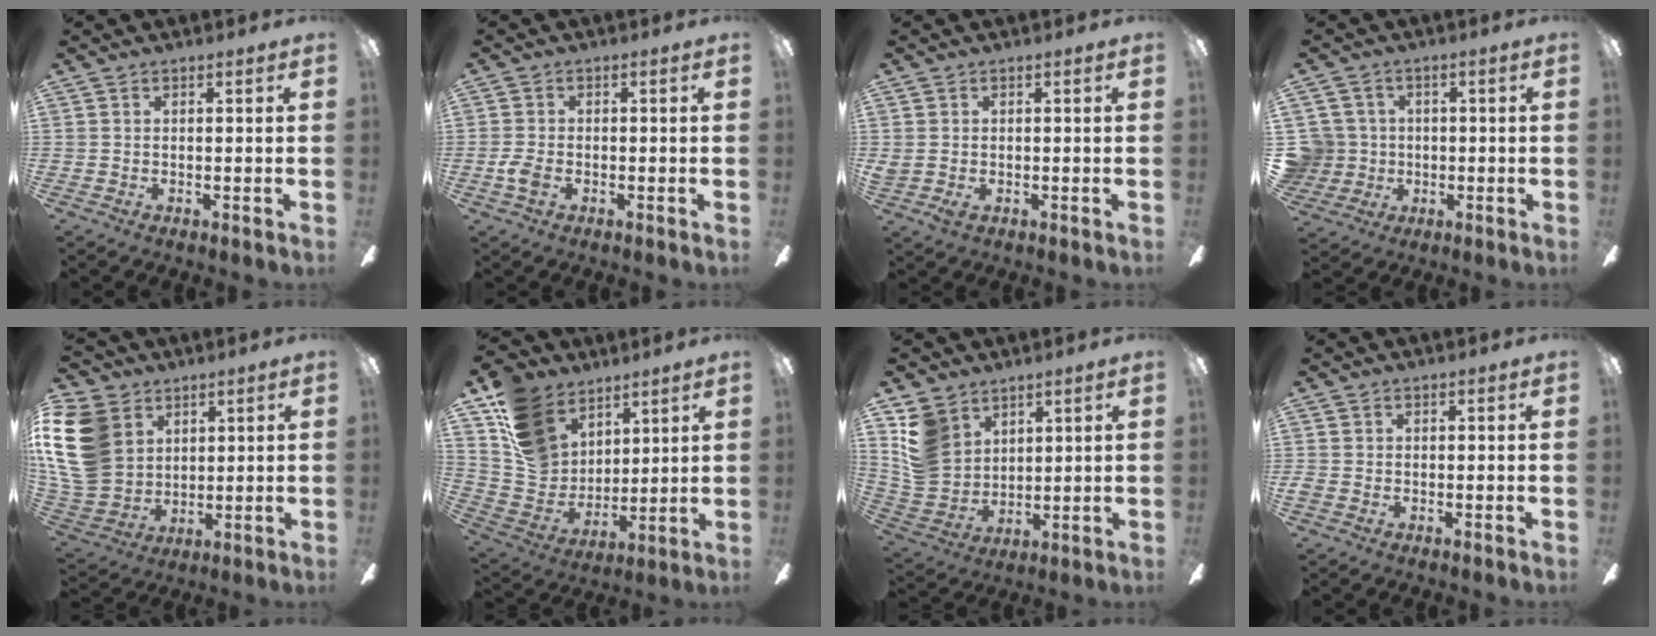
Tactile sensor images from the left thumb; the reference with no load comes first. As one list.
[{"total": 3.3, "force": [-1.3, 1.9, 2.4], "torque": [-0.052, 0.002, -0.024]}, {"total": 1.9, "force": [-0.3, 1.4, 1.3], "torque": [-0.025, -0.005, -0.008]}, {"total": 7.4, "force": [0.2, 7.4, 0.9], "torque": [-0.055, 0.005, 0.014]}, {"total": 19.4, "force": [5.0, 15.4, 10.7], "torque": [-0.242, -0.013, 0.096]}, {"total": 16.0, "force": [9.9, 11.1, 5.8], "torque": [-0.131, -0.046, 0.200]}, {"total": 11.5, "force": [6.1, 8.7, 4.5], "torque": [-0.127, -0.022, 0.125]}, {"total": 0.9, "force": [-0.5, 0.7, 0.3], "torque": [-0.003, 0.002, -0.009]}]